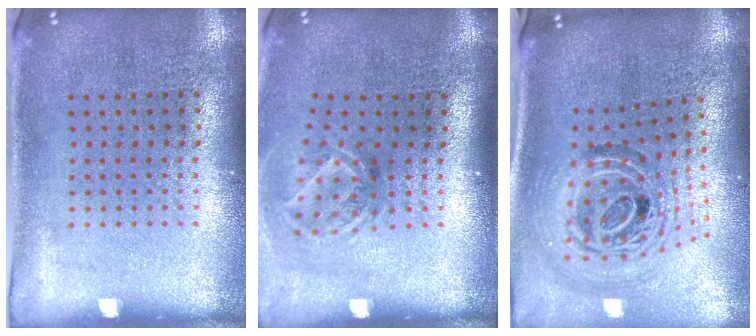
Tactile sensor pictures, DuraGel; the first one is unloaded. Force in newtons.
{"total": 1.9, "press": 1.3, "slide": 1.4}
{"total": 2.1, "press": 1.6, "slide": 1.3}